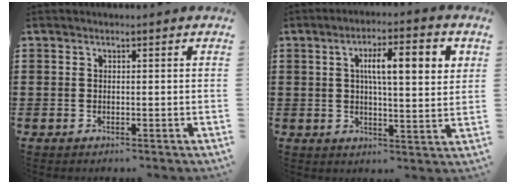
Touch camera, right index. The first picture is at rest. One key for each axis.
{"total": 7.7, "fx": 1.9, "fy": 2.2, "fz": 7.1, "tx": -0.134, "ty": 0.005, "tz": 0.027}